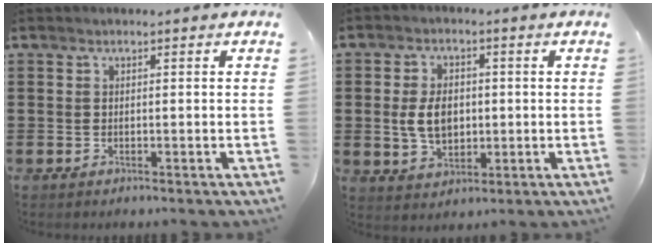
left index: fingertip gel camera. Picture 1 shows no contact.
{"total": 6.2, "force": [0.1, 4.0, 4.7], "torque": [-0.092, 0.001, -0.006]}